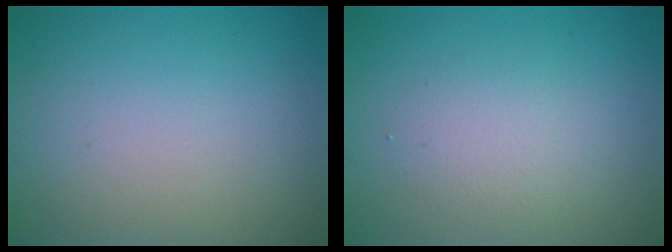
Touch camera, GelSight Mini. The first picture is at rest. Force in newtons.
{"total": 2.2, "press": 2.2, "slide": 0.0}